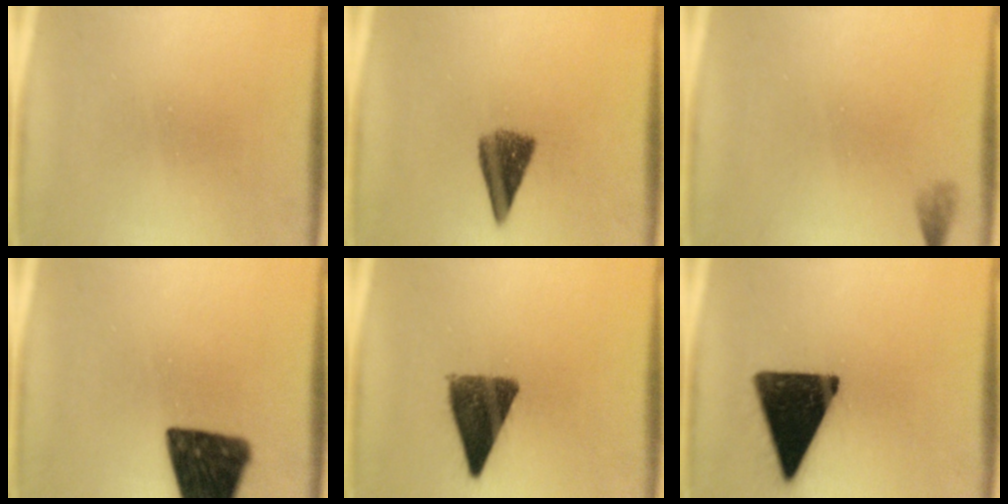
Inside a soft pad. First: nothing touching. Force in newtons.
{"total": 6.1}
{"total": 1.4}
{"total": 16.6}
{"total": 10.3}
{"total": 16.1}